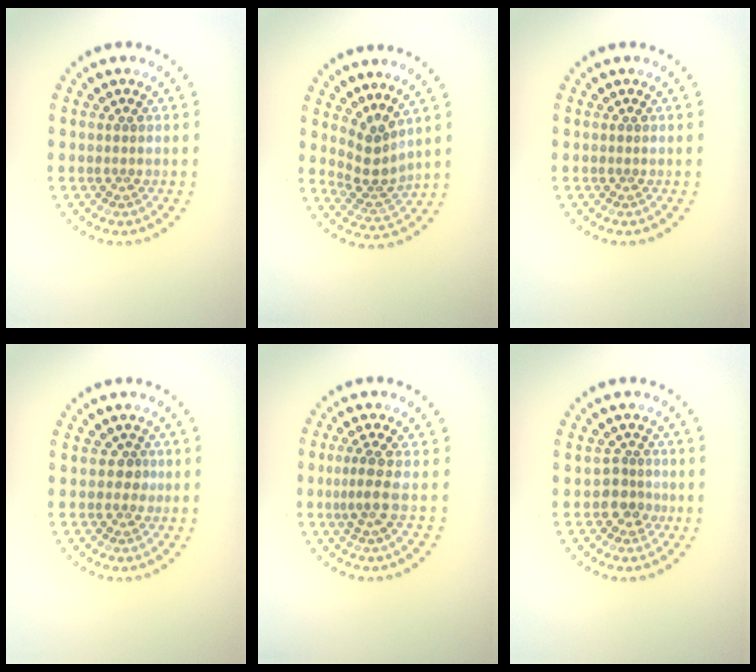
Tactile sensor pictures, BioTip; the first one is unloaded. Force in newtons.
{"total": 2.9, "press": 1.9, "slide": 2.2}
{"total": 0.0}
{"total": 1.1, "press": 0.8, "slide": 0.7}
{"total": 2.2, "press": 1.5, "slide": 1.6}
{"total": 2.1, "press": 1.6, "slide": 1.3}